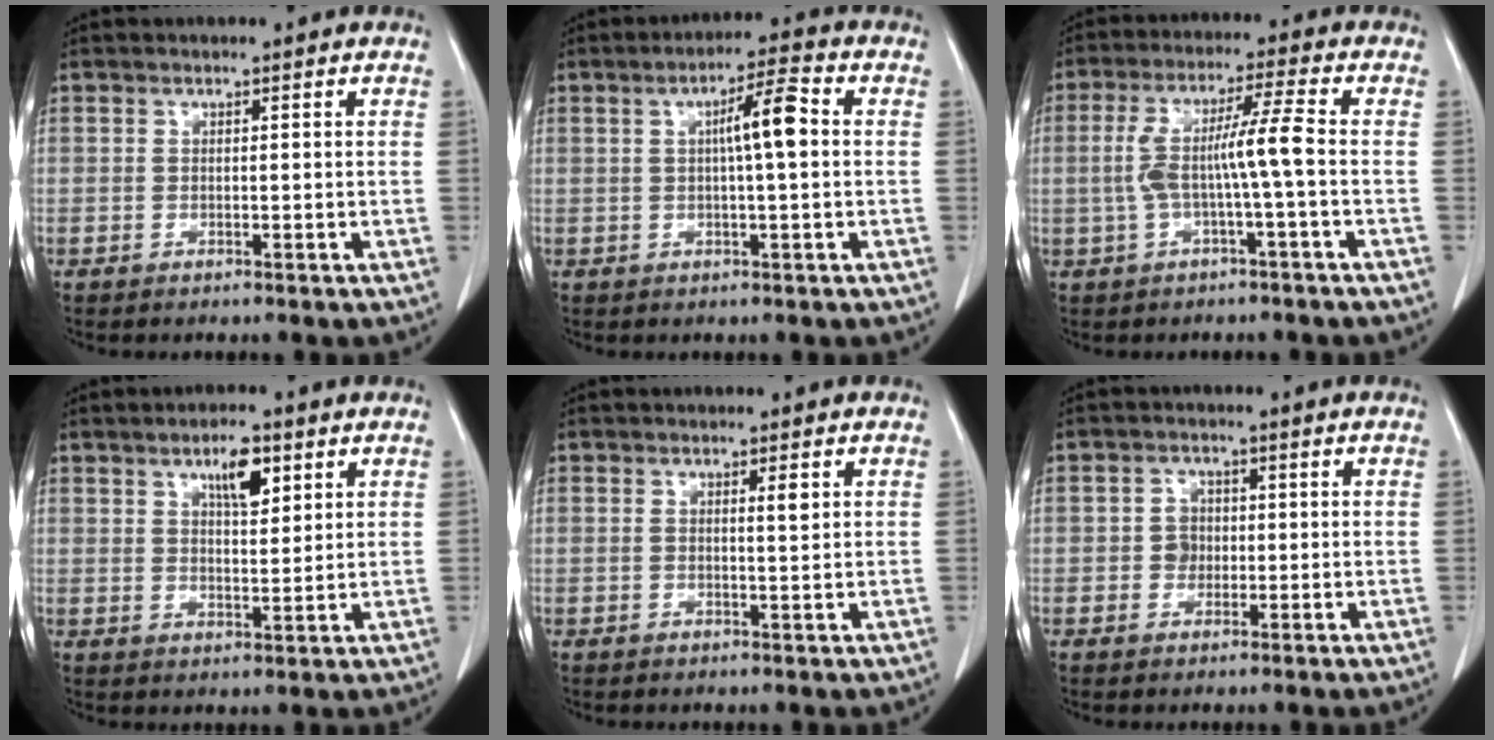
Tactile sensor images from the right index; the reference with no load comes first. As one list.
[{"total": 6.3, "force": [0.8, 0.6, 6.3], "torque": [-0.104, 0.014, 0.009]}, {"total": 7.5, "force": [-0.9, -0.3, 7.5], "torque": [-0.152, 0.022, -0.015]}, {"total": 5.7, "force": [3.0, 1.9, 4.5], "torque": [-0.076, 0.000, 0.049]}, {"total": 1.6, "force": [0.6, 0.1, 1.5], "torque": [-0.025, -0.002, 0.008]}, {"total": 2.7, "force": [-0.2, 2.4, 1.1], "torque": [-0.014, 0.006, -0.003]}]